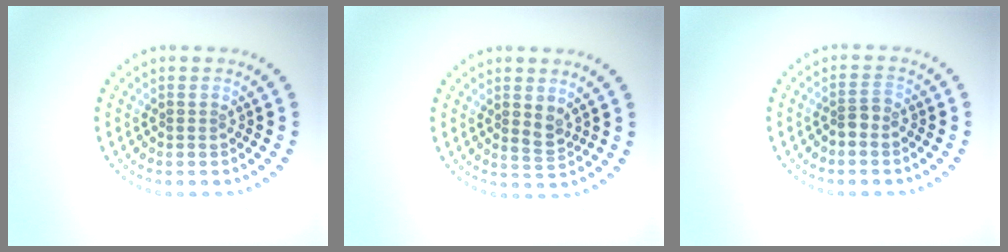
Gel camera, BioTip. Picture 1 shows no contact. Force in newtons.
{"total": 1.7, "press": 1.5, "slide": 0.8}
{"total": 1.6, "press": 1.3, "slide": 0.9}